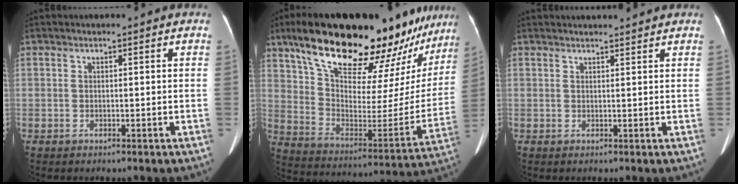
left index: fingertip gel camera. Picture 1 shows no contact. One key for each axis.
{"total": 33.2, "fx": 26.2, "fy": 8.9, "fz": 18.3, "tx": -0.300, "ty": -0.013, "tz": 0.367}
{"total": 4.3, "fx": 4.2, "fy": 0.2, "fz": 1.0, "tx": -0.012, "ty": 0.023, "tz": 0.052}